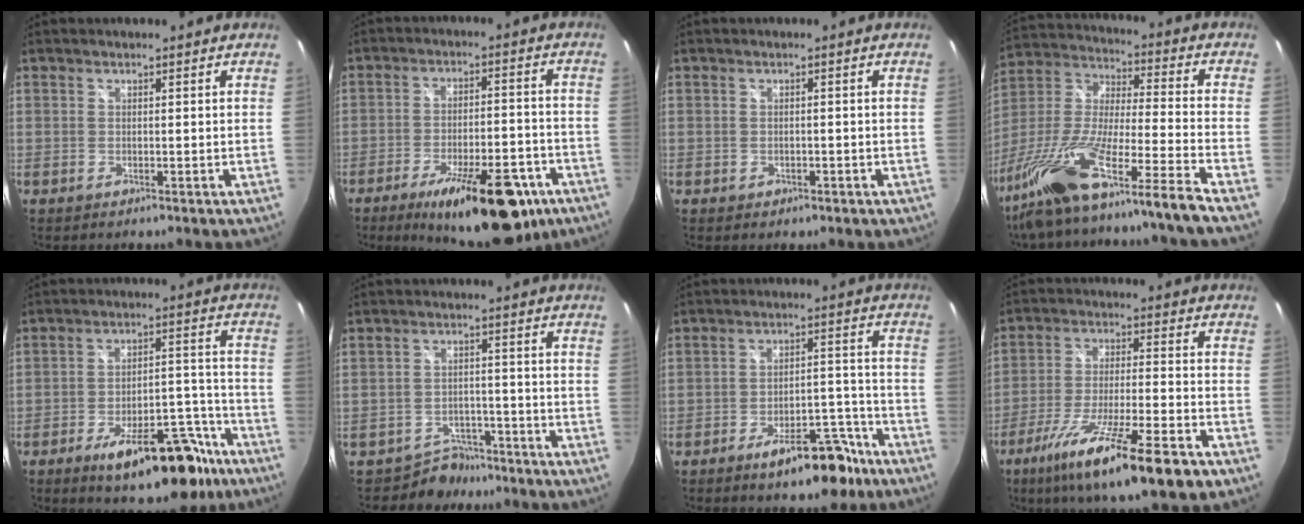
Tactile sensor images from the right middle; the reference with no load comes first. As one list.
[{"total": 19.8, "force": [-12.3, 6.8, 14.0], "torque": [-0.212, -0.021, -0.168]}, {"total": 1.9, "force": [-0.7, 1.6, 0.9], "torque": [-0.014, -0.004, -0.006]}, {"total": 21.0, "force": [-15.7, -1.4, 14.0], "torque": [-0.249, -0.050, -0.288]}, {"total": 18.1, "force": [-12.1, 6.9, 11.5], "torque": [-0.163, 0.010, -0.162]}, {"total": 5.4, "force": [-4.4, 3.0, -0.4], "torque": [0.005, 0.018, -0.069]}, {"total": 12.8, "force": [-8.8, 4.9, 7.9], "torque": [-0.121, 0.019, -0.119]}, {"total": 18.5, "force": [-11.4, 2.6, 14.3], "torque": [-0.264, -0.056, -0.190]}]